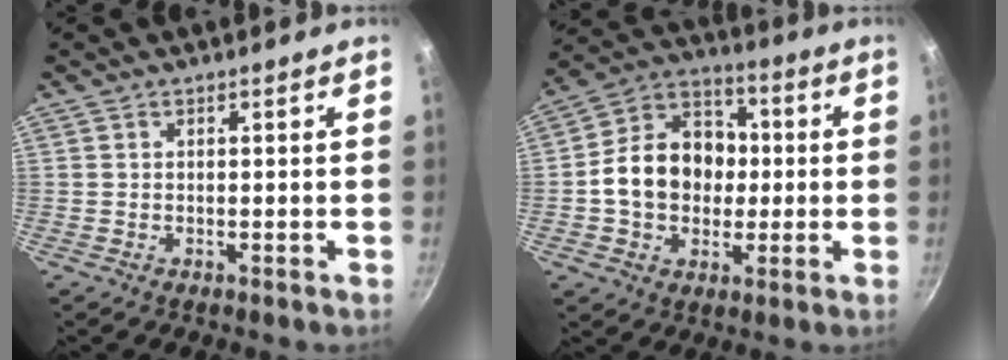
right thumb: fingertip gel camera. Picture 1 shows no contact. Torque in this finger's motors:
{"motor_torque": [0.67, 1.01, 0.79, -0.77, 0.31]}